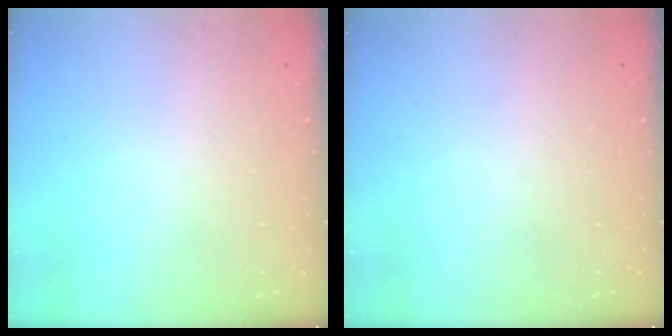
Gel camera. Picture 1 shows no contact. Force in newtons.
{"total": 0.0}